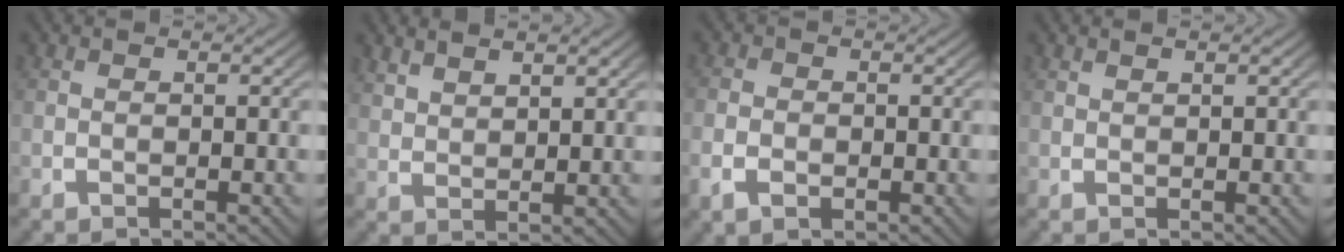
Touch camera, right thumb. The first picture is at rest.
{"total": 3.0, "force": [2.9, 0.4, 0.9], "torque": [-0.012, 0.007, 0.060]}
{"total": 2.2, "force": [-0.7, 1.6, 1.2], "torque": [-0.025, -0.005, -0.014]}
{"total": 0.7, "force": [0.7, -0.1, 0.1], "torque": [-0.003, 0.000, 0.017]}